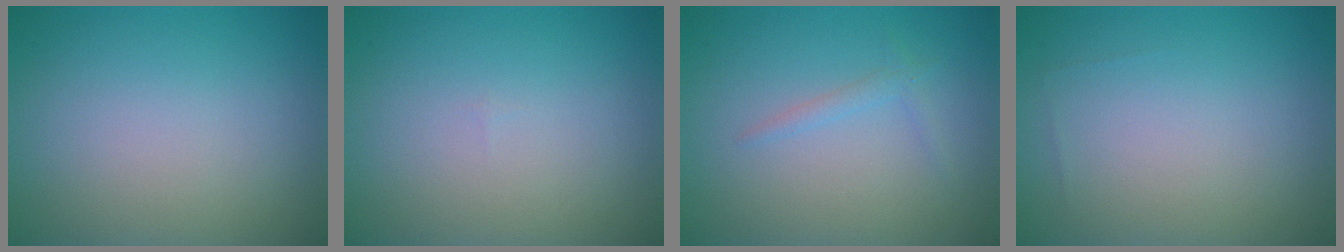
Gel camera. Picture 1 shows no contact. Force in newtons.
{"total": 0.0}
{"total": 0.9, "press": 0.9, "slide": 0.1}
{"total": 0.0}